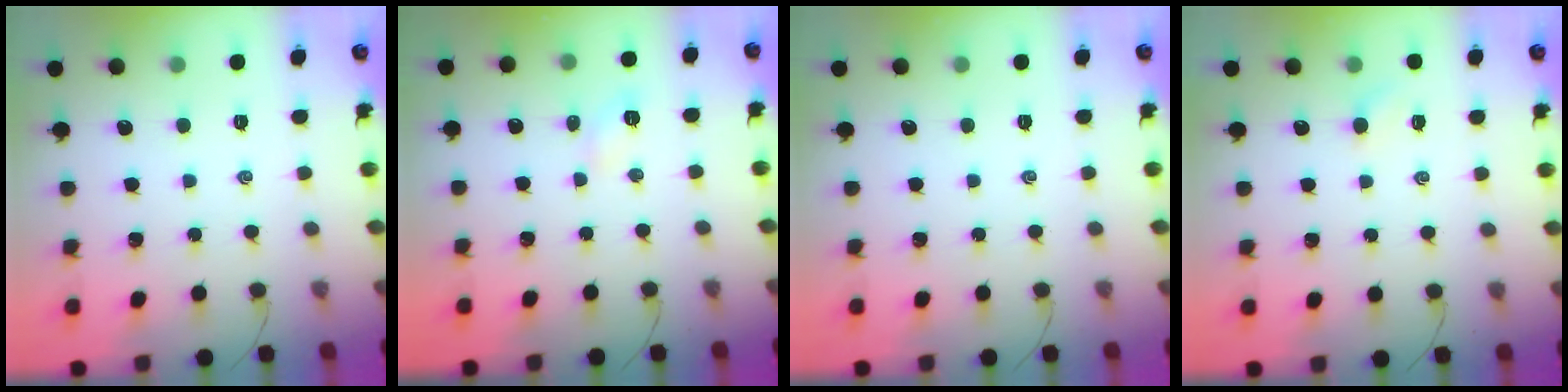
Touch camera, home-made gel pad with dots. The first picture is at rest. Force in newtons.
{"total": 4.1, "press": 3.8, "slide": 1.6}
{"total": 0.0}
{"total": 2.4, "press": 2.3, "slide": 0.7}